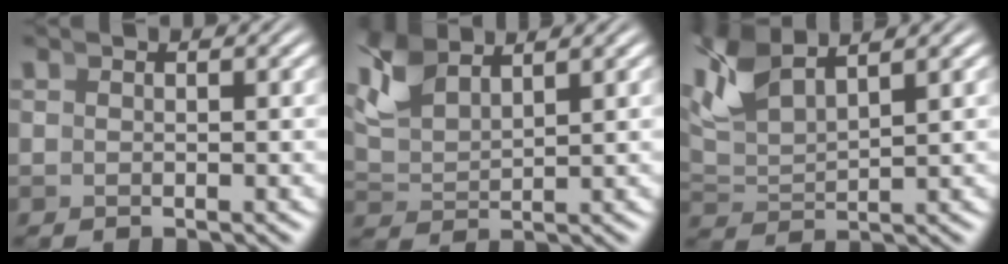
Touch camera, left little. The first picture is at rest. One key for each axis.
{"total": 4.4, "fx": 2.8, "fy": 2.2, "fz": 2.6, "tx": -0.074, "ty": -0.001, "tz": 0.056}
{"total": 5.4, "fx": 3.1, "fy": 2.7, "fz": 3.5, "tx": -0.091, "ty": -0.002, "tz": 0.057}